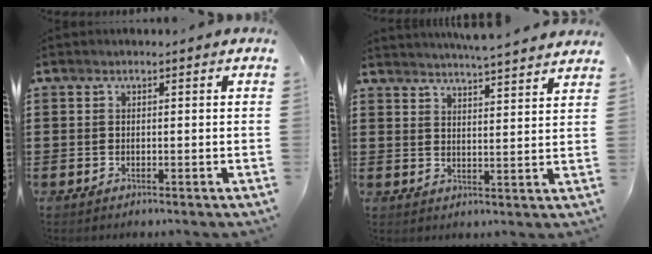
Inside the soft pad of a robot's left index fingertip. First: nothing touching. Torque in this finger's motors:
{"motor_torque": [2.14, 0.00, 0.04, 0.09]}